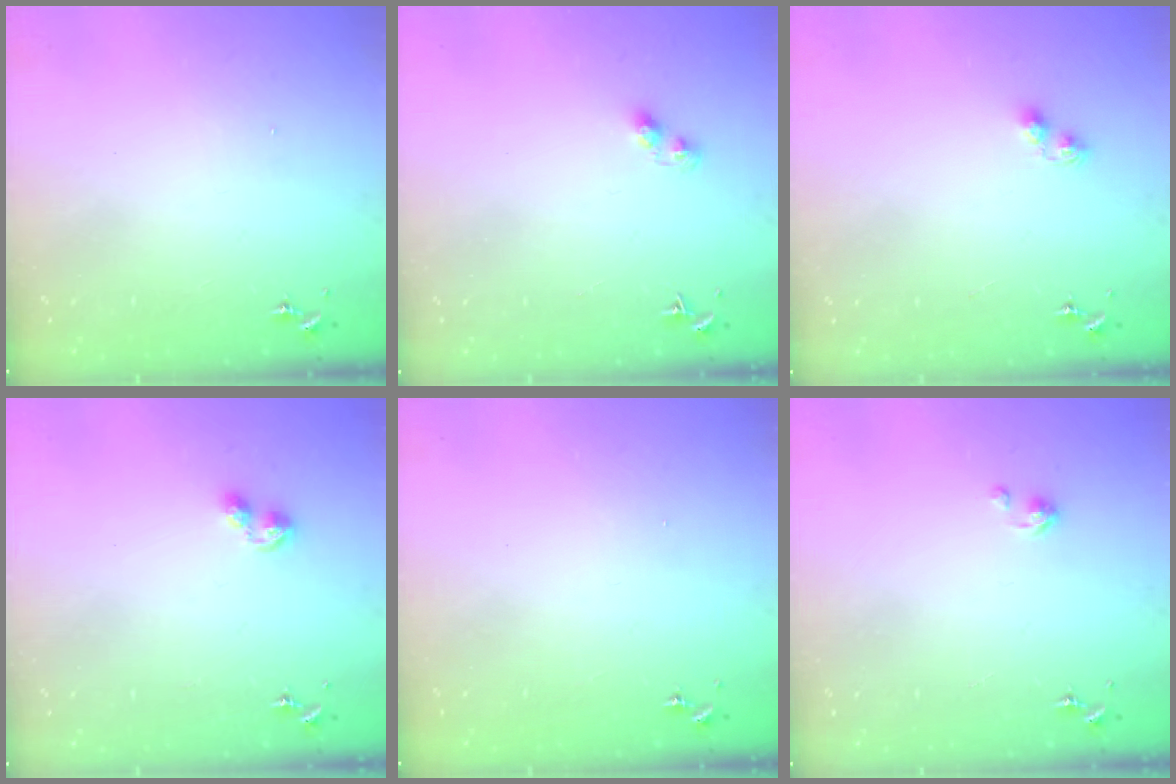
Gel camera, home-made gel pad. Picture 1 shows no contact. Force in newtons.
{"total": 3.7, "press": 3.7, "slide": 0.2}
{"total": 3.3, "press": 3.3, "slide": 0.4}
{"total": 6.6, "press": 6.6, "slide": 0.8}
{"total": 0.0}
{"total": 2.6, "press": 2.6, "slide": 0.4}